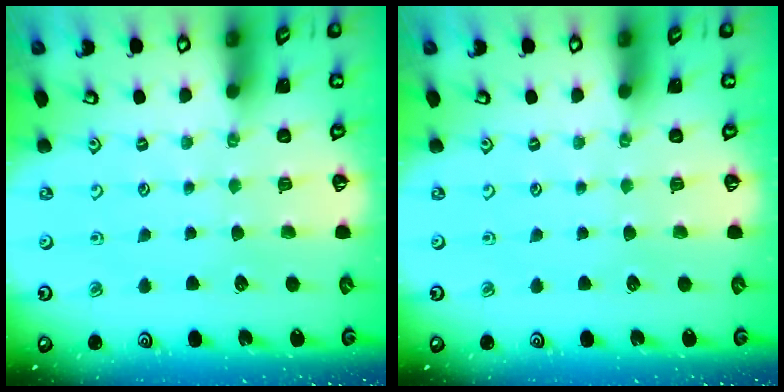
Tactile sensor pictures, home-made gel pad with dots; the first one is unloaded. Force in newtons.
{"total": 0.0}